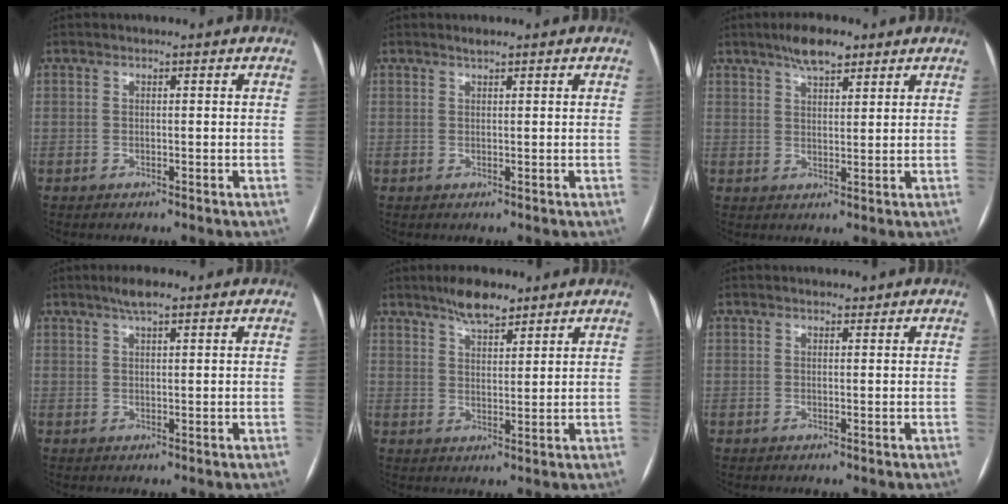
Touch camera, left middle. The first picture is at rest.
{"total": 0.7, "force": [0.6, 0.0, 0.3], "torque": [-0.007, 0.002, 0.014]}
{"total": 5.4, "force": [3.9, 1.6, 3.4], "torque": [-0.058, 0.009, 0.064]}
{"total": 3.0, "force": [2.1, 0.4, 2.1], "torque": [-0.040, 0.009, 0.038]}
{"total": 5.3, "force": [4.2, 1.5, 2.8], "torque": [-0.051, 0.006, 0.073]}
{"total": 0.7, "force": [0.6, 0.3, 0.2], "torque": [-0.006, 0.001, 0.008]}